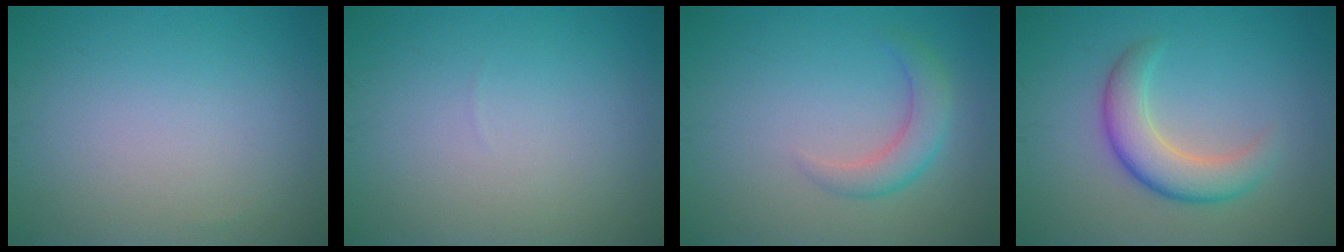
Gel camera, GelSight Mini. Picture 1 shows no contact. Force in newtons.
{"total": 0.0}
{"total": 2.8, "press": 2.8, "slide": 0.1}
{"total": 4.5, "press": 4.5, "slide": 0.3}